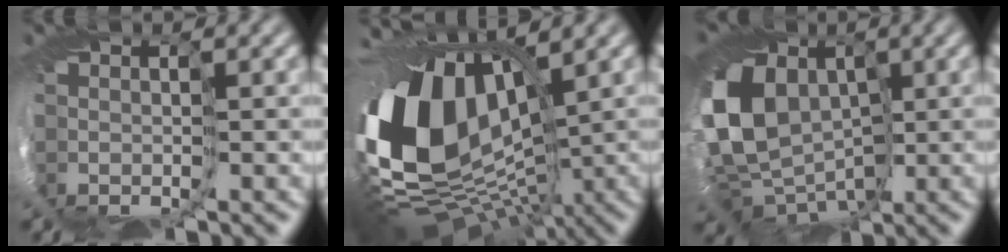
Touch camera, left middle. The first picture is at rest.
{"total": 16.4, "force": [0.5, 11.5, 11.7], "torque": [-0.255, -0.001, 0.019]}
{"total": 13.6, "force": [0.7, 11.0, 8.0], "torque": [-0.178, -0.001, 0.021]}